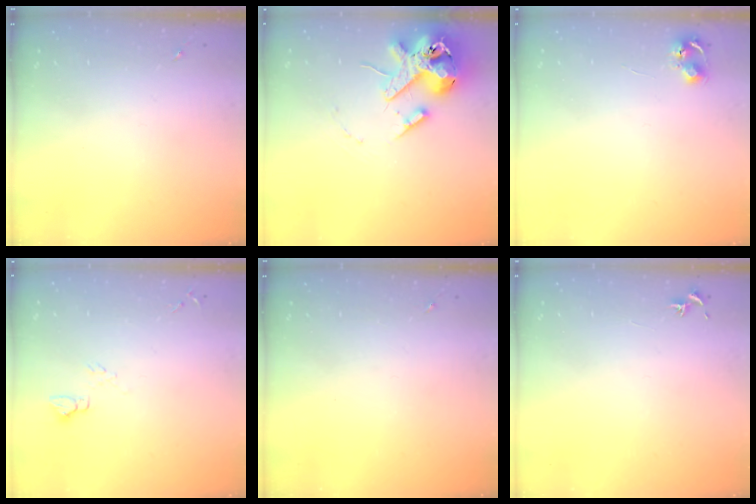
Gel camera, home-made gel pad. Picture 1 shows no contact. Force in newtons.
{"total": 15.6, "press": 15.4, "slide": 2.4}
{"total": 5.3, "press": 5.3, "slide": 0.5}
{"total": 4.6, "press": 4.6, "slide": 0.5}
{"total": 0.0}
{"total": 0.8, "press": 0.7, "slide": 0.3}